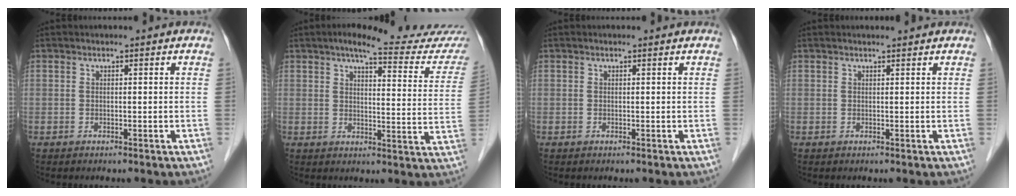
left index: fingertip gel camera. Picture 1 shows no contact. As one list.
[{"total": 17.5, "force": [15.7, 1.7, 7.4], "torque": [-0.083, -0.042, 0.174]}, {"total": 0.0}, {"total": 1.4, "force": [1.3, 0.0, 0.5], "torque": [-0.007, 0.005, 0.018]}]